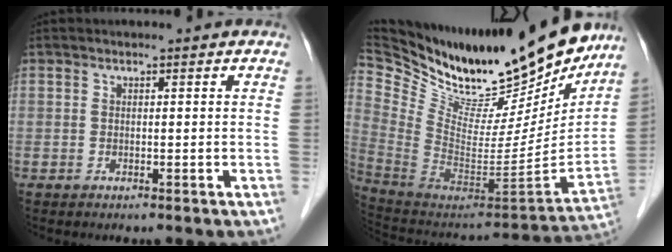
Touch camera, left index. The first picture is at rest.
{"total": 31.9, "force": [26.4, 9.6, 15.0], "torque": [-0.285, -0.044, 0.413]}